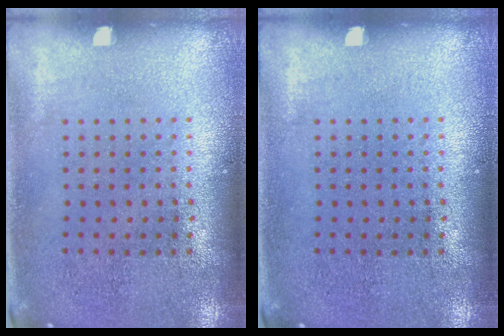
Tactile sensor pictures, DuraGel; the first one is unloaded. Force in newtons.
{"total": 0.0}